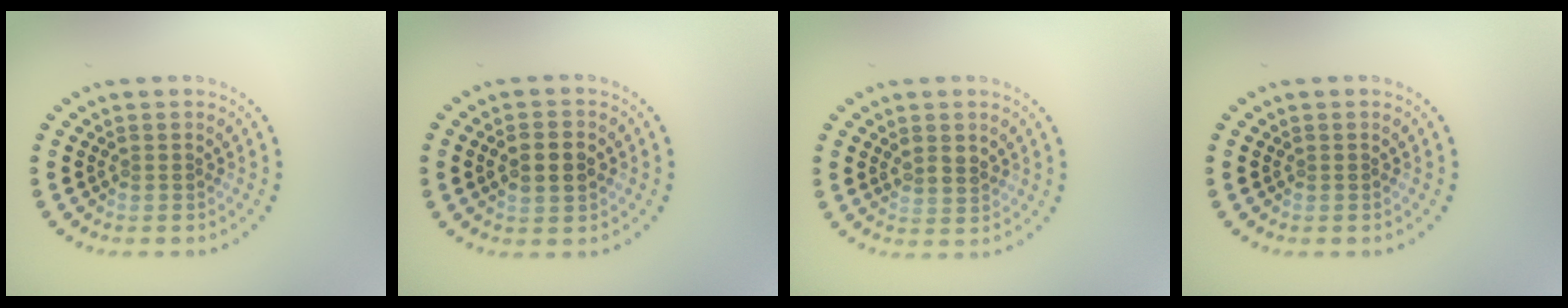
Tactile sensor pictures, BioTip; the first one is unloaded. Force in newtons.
{"total": 3.0, "press": 3.0, "slide": 0.1}
{"total": 1.3, "press": 1.1, "slide": 0.7}
{"total": 0.0}